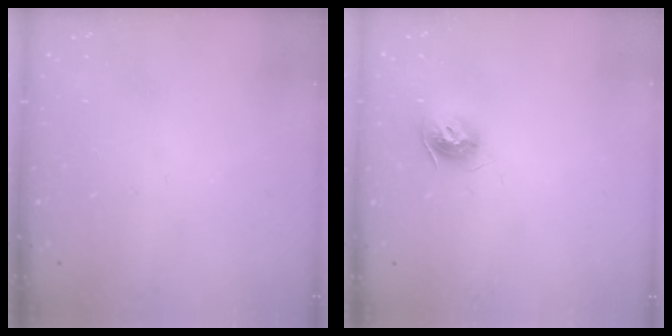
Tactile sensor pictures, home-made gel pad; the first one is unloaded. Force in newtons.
{"total": 9.5, "press": 9.5, "slide": 0.4}